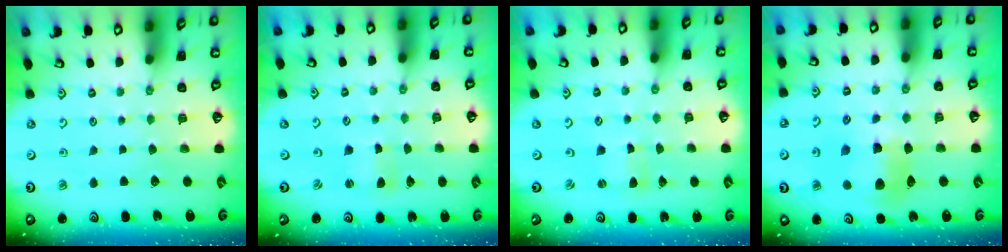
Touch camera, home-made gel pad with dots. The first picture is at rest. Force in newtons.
{"total": 1.6, "press": 1.5, "slide": 0.4}
{"total": 0.0}
{"total": 11.0, "press": 10.9, "slide": 1.2}